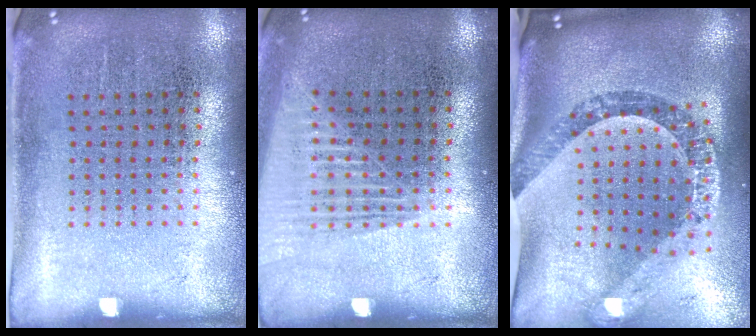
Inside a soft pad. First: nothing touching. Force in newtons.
{"total": 1.3, "press": 1.3, "slide": 0.2}
{"total": 2.4, "press": 1.9, "slide": 1.5}